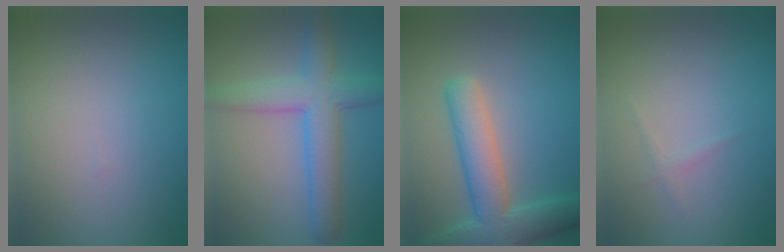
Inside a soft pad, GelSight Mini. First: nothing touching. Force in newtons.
{"total": 5.5, "press": 5.5, "slide": 0.2}
{"total": 6.7, "press": 6.7, "slide": 0.4}
{"total": 0.6, "press": 0.6, "slide": 0.0}